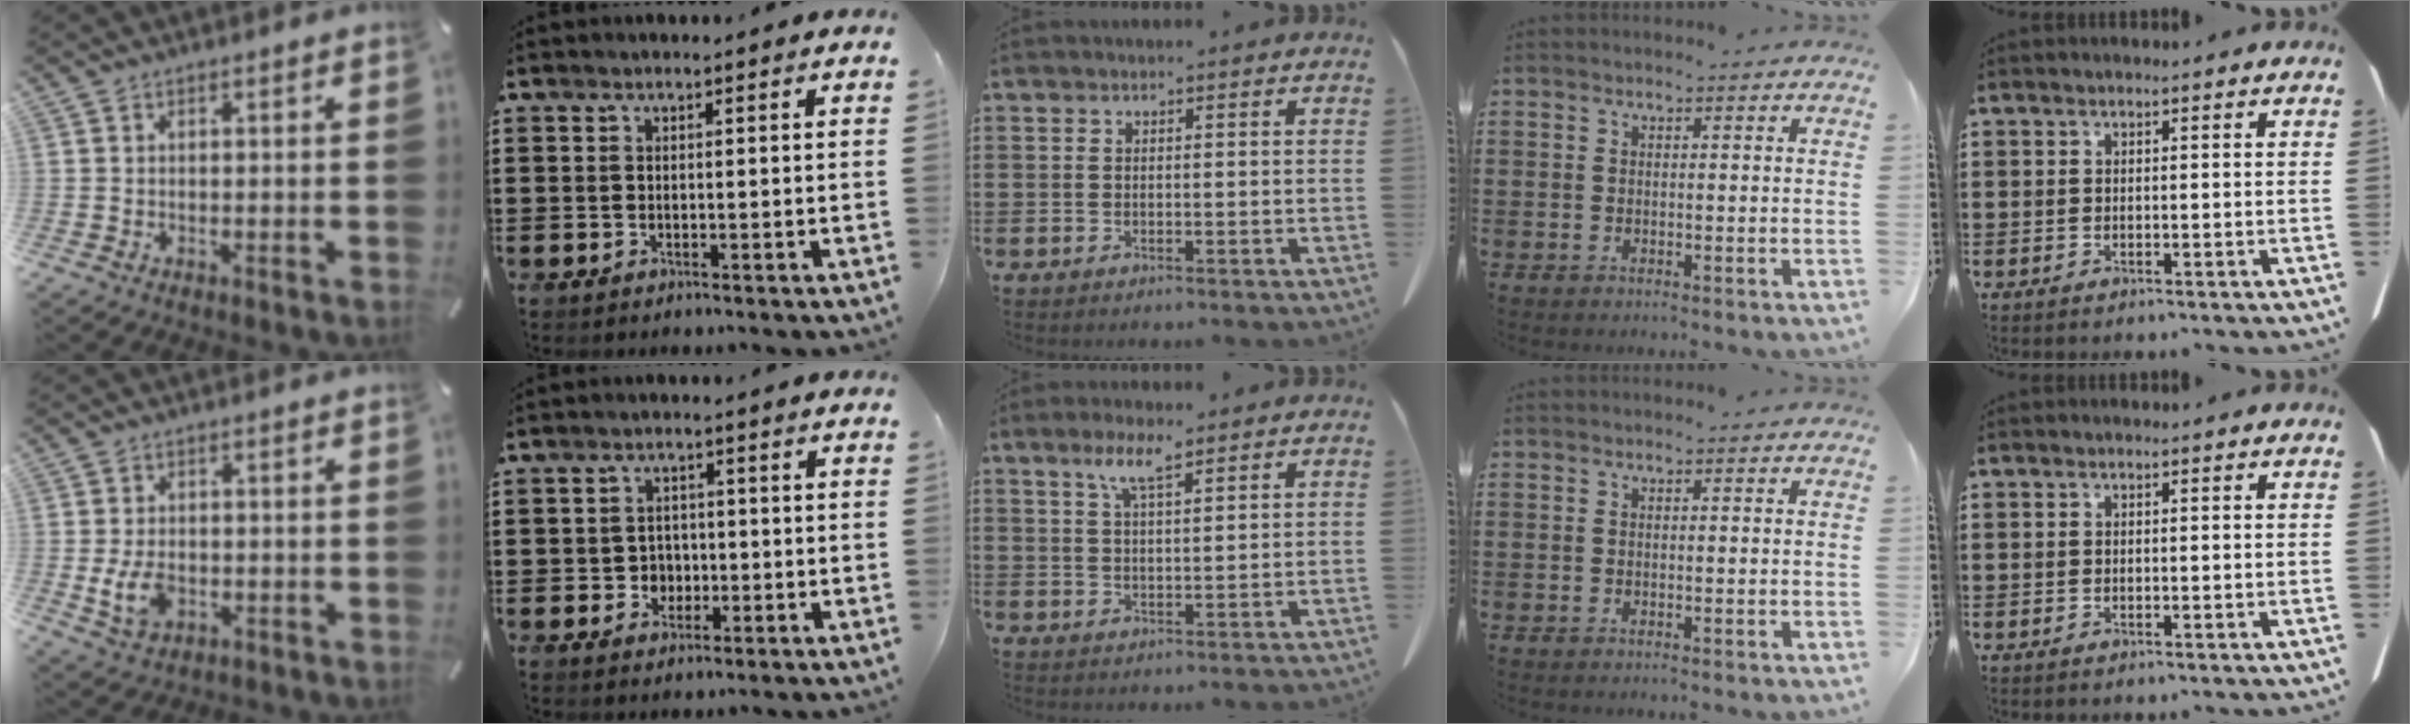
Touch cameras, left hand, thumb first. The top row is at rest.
{"thumb": {"total": 6.0, "force": [-1.2, 4.3, 4.0], "torque": [-0.084, -0.003, -0.022]}, "index": {"total": 2.7, "force": [-0.6, 2.5, 0.9], "torque": [-0.028, 0.004, -0.016]}, "middle": {"total": 4.9, "force": [3.2, 0.9, 3.7], "torque": [-0.080, 0.005, 0.056]}}